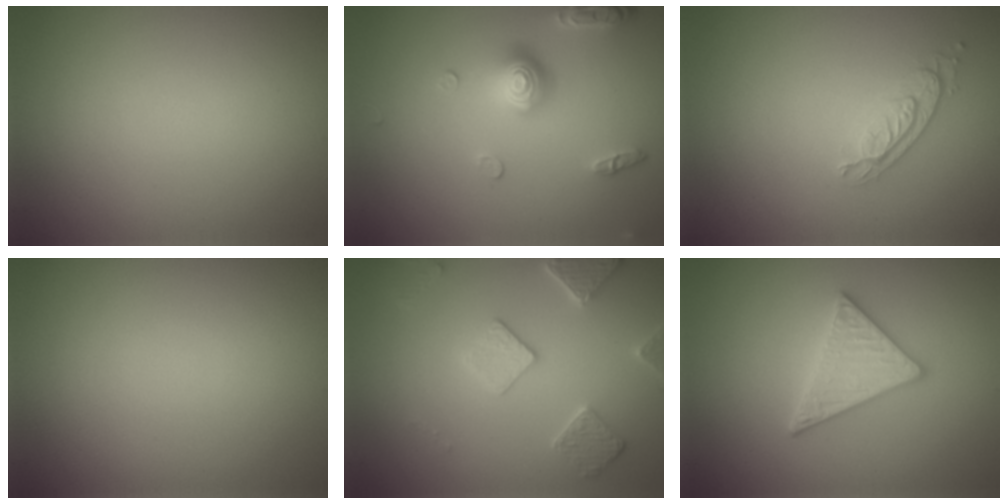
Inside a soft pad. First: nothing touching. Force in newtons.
{"total": 3.8, "press": 2.9, "slide": 2.4}
{"total": 2.1, "press": 1.9, "slide": 0.8}
{"total": 0.0}
{"total": 3.5, "press": 3.3, "slide": 1.2}
{"total": 3.3, "press": 3.2, "slide": 0.6}